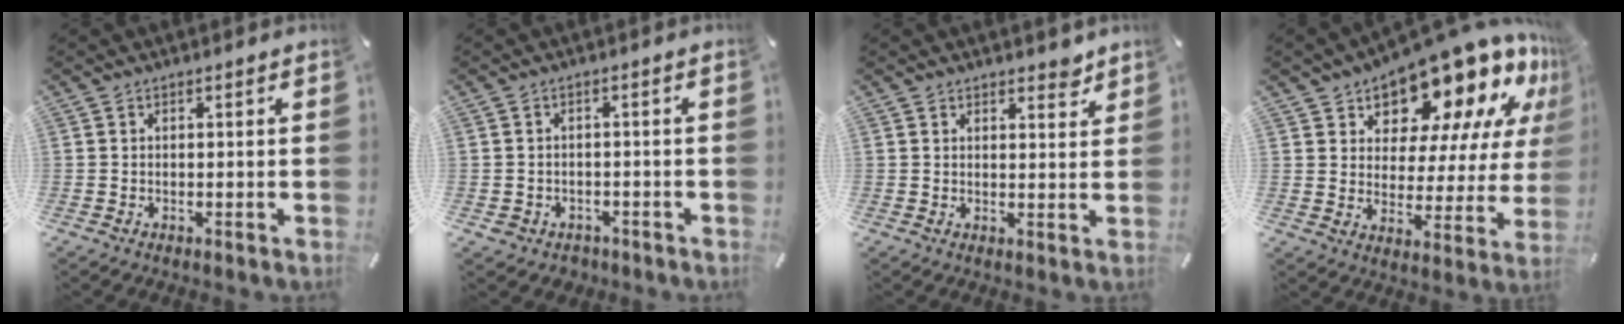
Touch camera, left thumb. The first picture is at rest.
{"total": 2.8, "force": [-1.3, 2.4, 0.5], "torque": [-0.016, 0.003, -0.028]}
{"total": 3.0, "force": [2.6, 1.5, 0.5], "torque": [0.010, -0.016, 0.043]}
{"total": 16.7, "force": [13.5, 7.6, 6.1], "torque": [-0.096, -0.119, 0.230]}